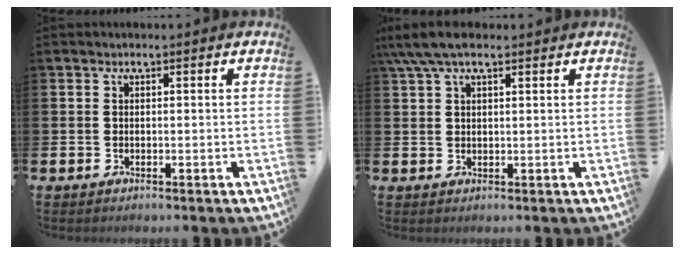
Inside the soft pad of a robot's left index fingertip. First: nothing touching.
{"total": 5.3, "force": [3.8, 1.8, 3.2], "torque": [-0.071, -0.001, 0.068]}